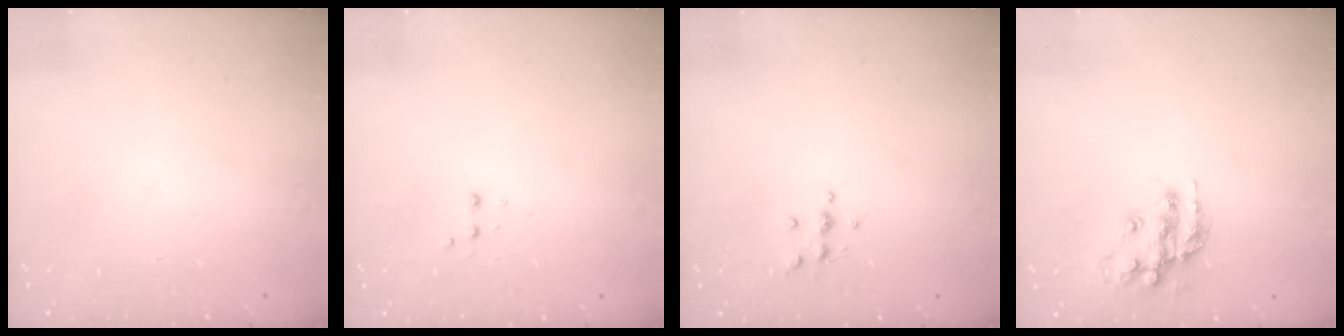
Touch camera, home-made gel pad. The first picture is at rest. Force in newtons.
{"total": 2.9, "press": 2.7, "slide": 1.0}
{"total": 4.3, "press": 4.3, "slide": 0.5}
{"total": 14.2, "press": 14.2, "slide": 0.9}